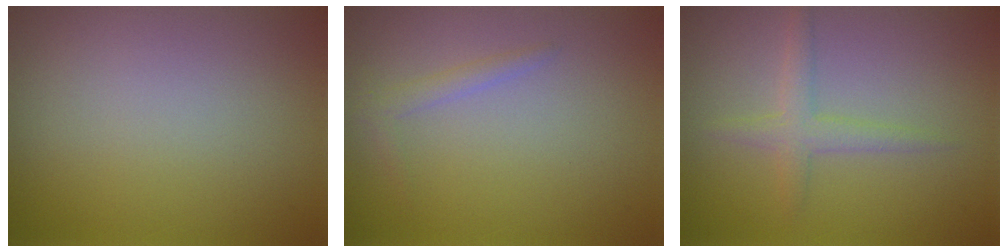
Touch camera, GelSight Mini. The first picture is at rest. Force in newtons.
{"total": 1.1, "press": 1.1, "slide": 0.0}
{"total": 2.0, "press": 2.0, "slide": 0.1}